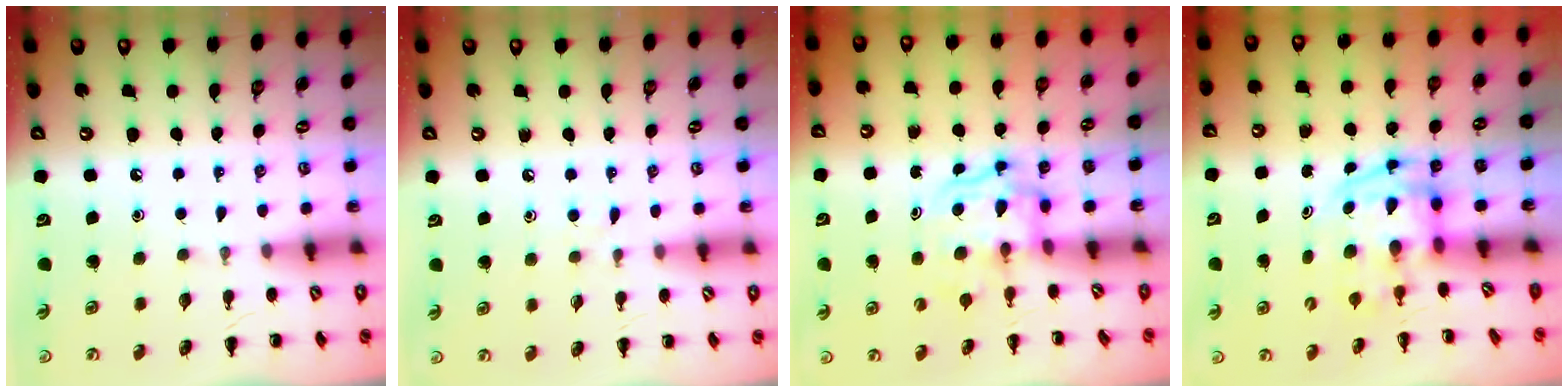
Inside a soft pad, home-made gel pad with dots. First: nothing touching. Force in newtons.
{"total": 5.2, "press": 4.9, "slide": 1.7}
{"total": 3.4, "press": 3.4, "slide": 0.3}
{"total": 3.7, "press": 3.6, "slide": 0.6}